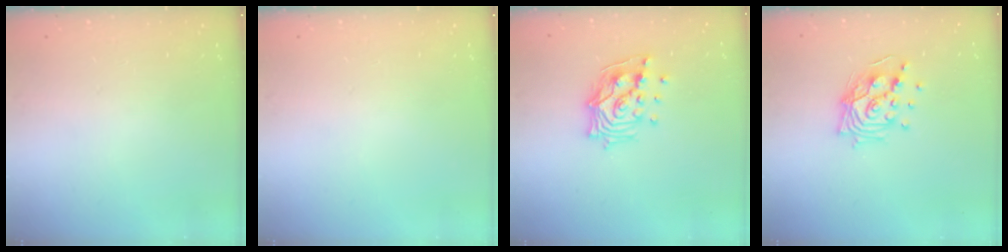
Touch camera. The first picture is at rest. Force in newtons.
{"total": 0.0}
{"total": 13.3, "press": 13.2, "slide": 1.1}
{"total": 14.4, "press": 13.6, "slide": 4.7}